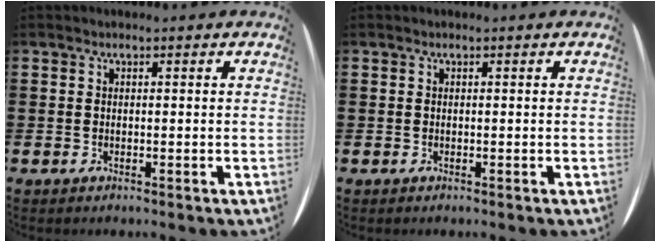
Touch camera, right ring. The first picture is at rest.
{"total": 0.0}